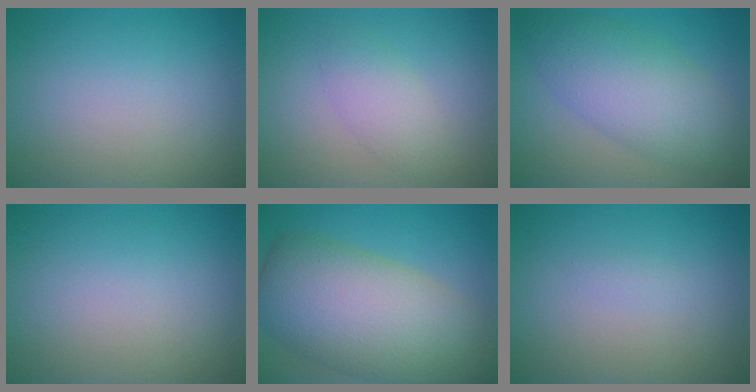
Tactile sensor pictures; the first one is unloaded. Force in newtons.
{"total": 2.4, "press": 2.4, "slide": 0.2}
{"total": 6.8, "press": 6.8, "slide": 0.1}
{"total": 0.0}
{"total": 12.4, "press": 12.3, "slide": 0.8}
{"total": 0.6, "press": 0.6, "slide": 0.0}